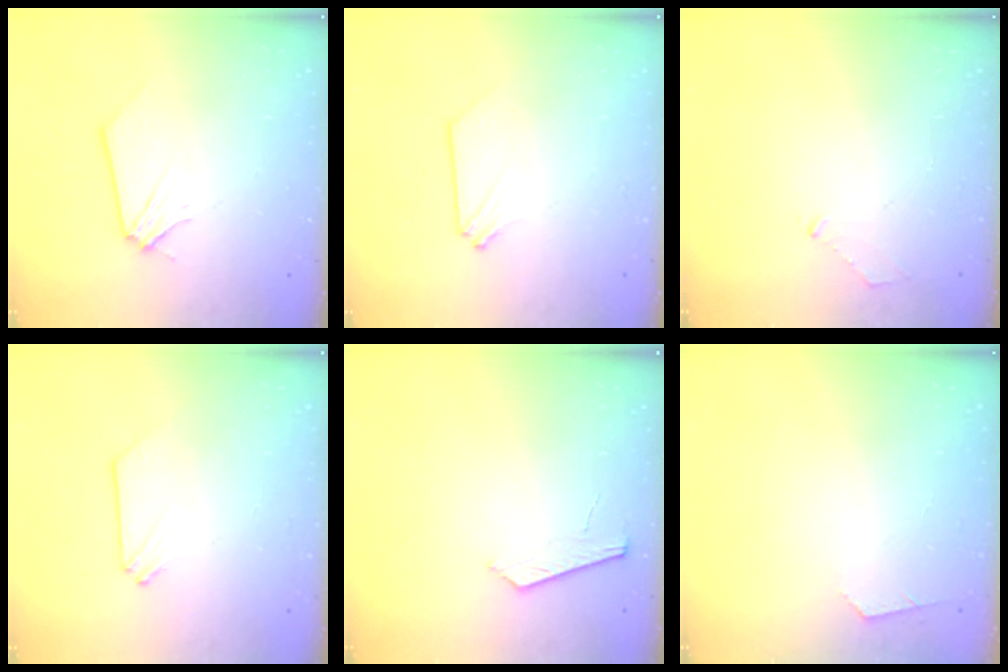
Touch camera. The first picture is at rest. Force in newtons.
{"total": 0.0}
{"total": 2.2, "press": 2.1, "slide": 0.4}
{"total": 0.0}
{"total": 5.3, "press": 5.3, "slide": 0.5}
{"total": 1.7, "press": 1.7, "slide": 0.2}